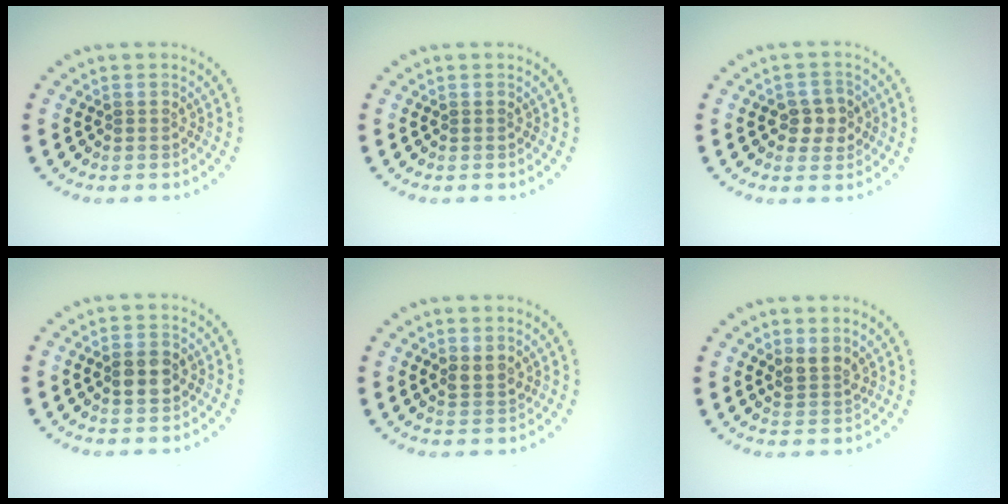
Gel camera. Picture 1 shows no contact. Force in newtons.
{"total": 0.0}
{"total": 2.6, "press": 2.6, "slide": 0.4}
{"total": 3.0, "press": 3.0, "slide": 0.2}
{"total": 1.6, "press": 1.5, "slide": 0.6}
{"total": 2.0, "press": 1.7, "slide": 1.1}